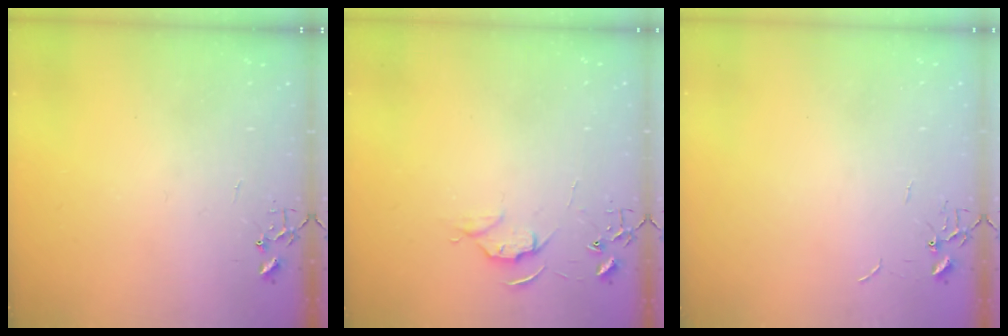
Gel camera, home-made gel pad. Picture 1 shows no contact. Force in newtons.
{"total": 5.7, "press": 5.6, "slide": 0.6}
{"total": 0.8, "press": 0.8, "slide": 0.2}